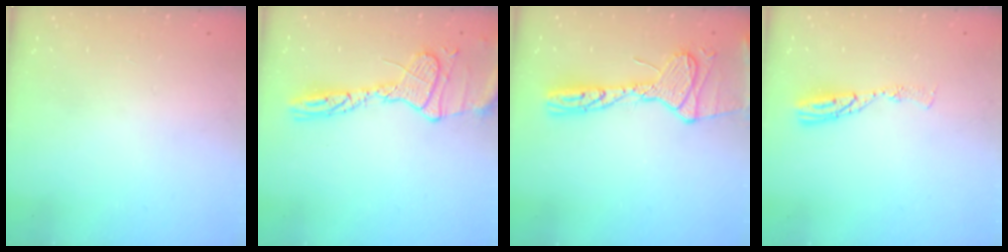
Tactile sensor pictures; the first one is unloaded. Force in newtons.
{"total": 15.6, "press": 15.6, "slide": 1.3}
{"total": 16.8, "press": 16.1, "slide": 4.6}
{"total": 7.8, "press": 7.8, "slide": 0.8}